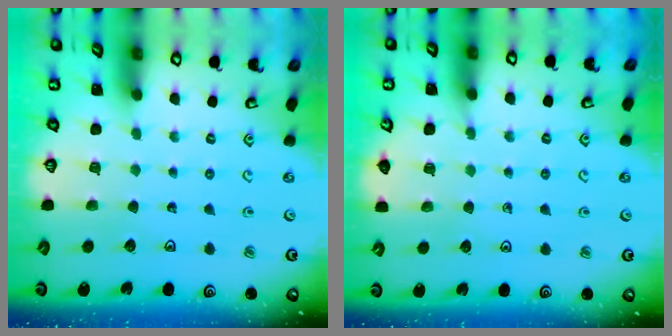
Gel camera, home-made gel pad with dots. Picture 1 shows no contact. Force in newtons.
{"total": 5.6, "press": 5.3, "slide": 1.9}